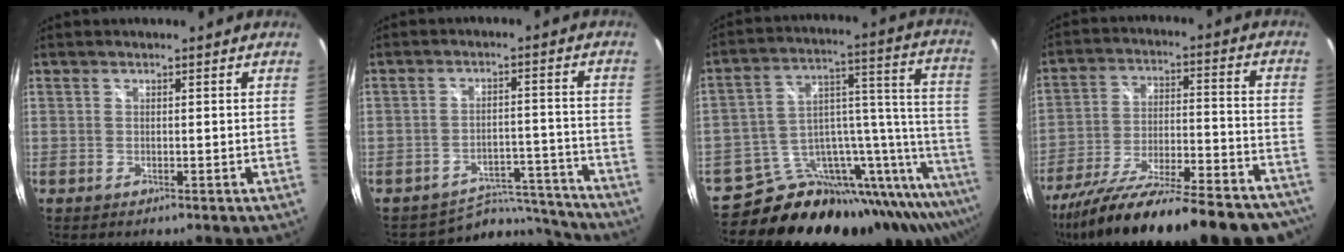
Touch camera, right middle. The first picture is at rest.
{"total": 10.5, "force": [-10.2, 2.4, -0.1], "torque": [0.003, 0.032, -0.141]}
{"total": 27.2, "force": [-19.5, 10.0, 16.0], "torque": [-0.193, 0.005, -0.291]}
{"total": 31.7, "force": [-26.9, 6.3, 15.6], "torque": [-0.257, -0.056, -0.380]}